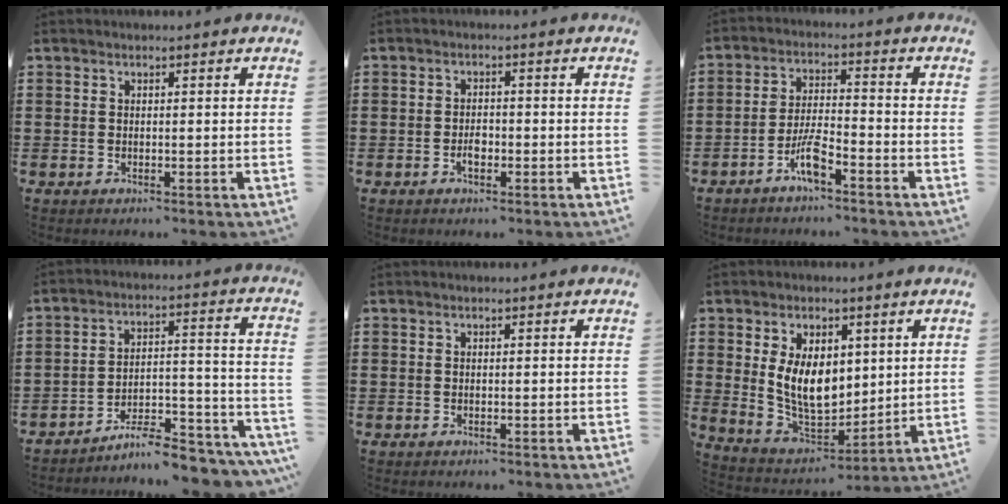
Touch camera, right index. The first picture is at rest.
{"total": 2.0, "force": [-0.7, 1.0, 1.5], "torque": [-0.030, 0.003, -0.013]}
{"total": 5.6, "force": [-3.7, 0.9, 4.1], "torque": [-0.097, -0.006, -0.071]}
{"total": 7.9, "force": [-7.3, 1.2, 3.0], "torque": [-0.036, 0.016, -0.137]}
{"total": 0.0}
{"total": 8.7, "force": [1.8, 5.8, 6.2], "torque": [-0.130, 0.003, 0.031]}